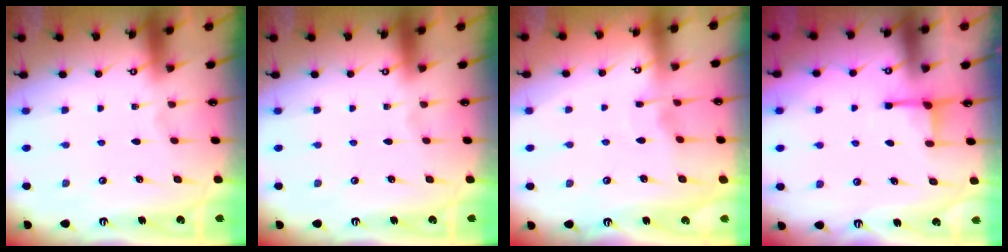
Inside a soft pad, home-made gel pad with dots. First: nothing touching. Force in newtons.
{"total": 0.0}
{"total": 3.0, "press": 2.9, "slide": 0.4}
{"total": 2.8, "press": 2.8, "slide": 0.6}